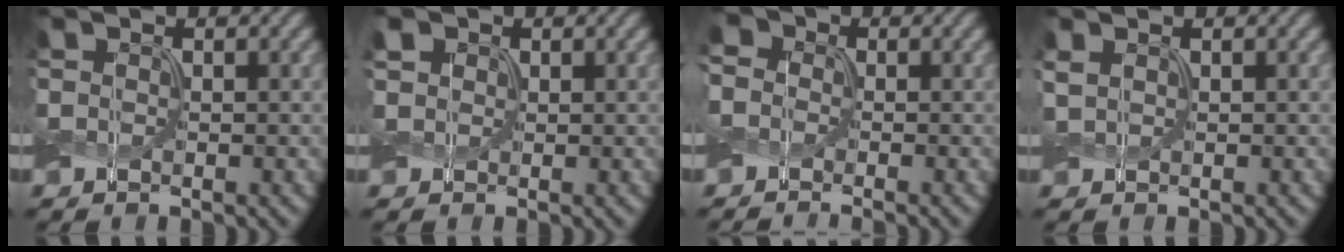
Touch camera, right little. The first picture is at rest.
{"total": 1.6, "force": [0.7, 1.3, 0.6], "torque": [-0.020, 0.003, 0.007]}
{"total": 4.6, "force": [-0.3, 3.9, 2.5], "torque": [-0.051, 0.011, -0.034]}
{"total": 0.6, "force": [0.3, 0.4, 0.4], "torque": [-0.013, 0.001, 0.007]}